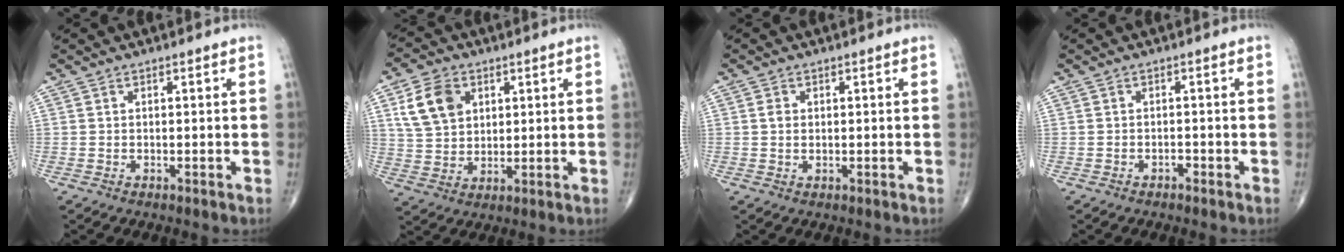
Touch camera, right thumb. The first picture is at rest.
{"total": 9.6, "force": [3.6, 7.0, 5.5], "torque": [-0.086, -0.008, 0.073]}
{"total": 1.9, "force": [0.3, 1.3, 1.3], "torque": [-0.020, -0.002, 0.005]}
{"total": 0.9, "force": [-0.7, 0.5, 0.3], "torque": [-0.002, 0.003, -0.014]}